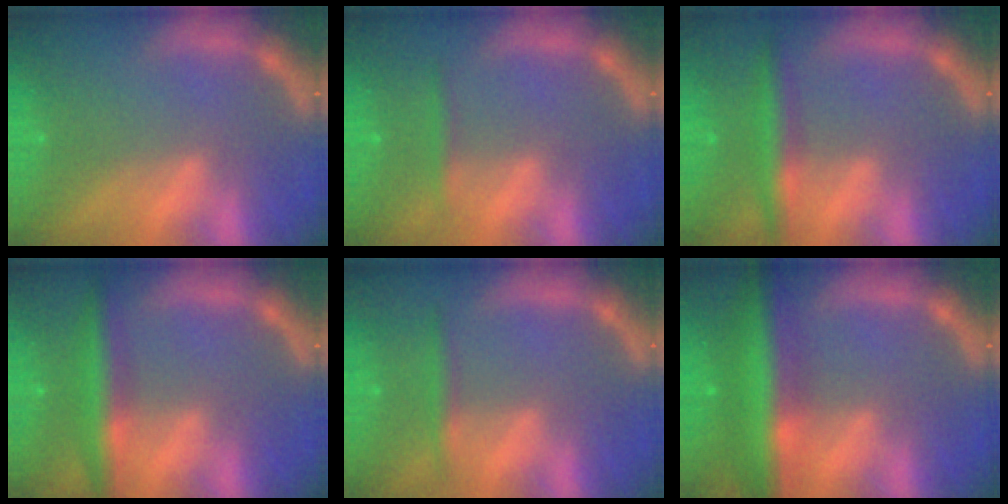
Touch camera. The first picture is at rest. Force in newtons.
{"total": 1.4}
{"total": 4.0}
{"total": 5.0}
{"total": 1.9}
{"total": 9.0}